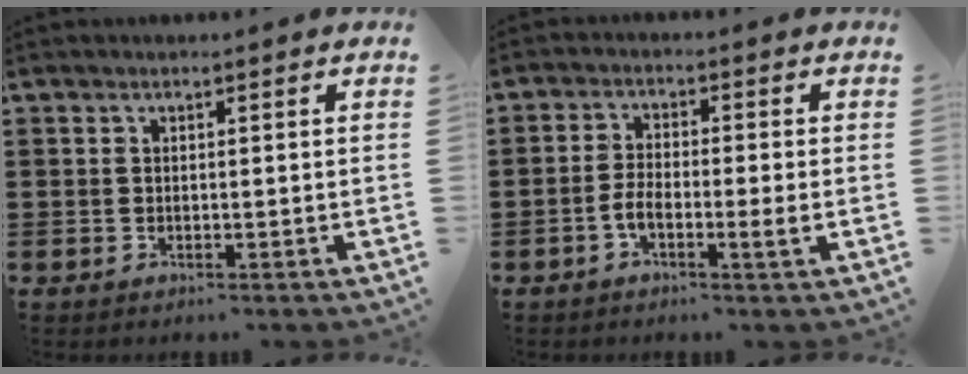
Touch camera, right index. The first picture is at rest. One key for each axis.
{"total": 4.5, "fx": -1.6, "fy": 1.0, "fz": 4.2, "tx": -0.085, "ty": -0.005, "tz": -0.032}